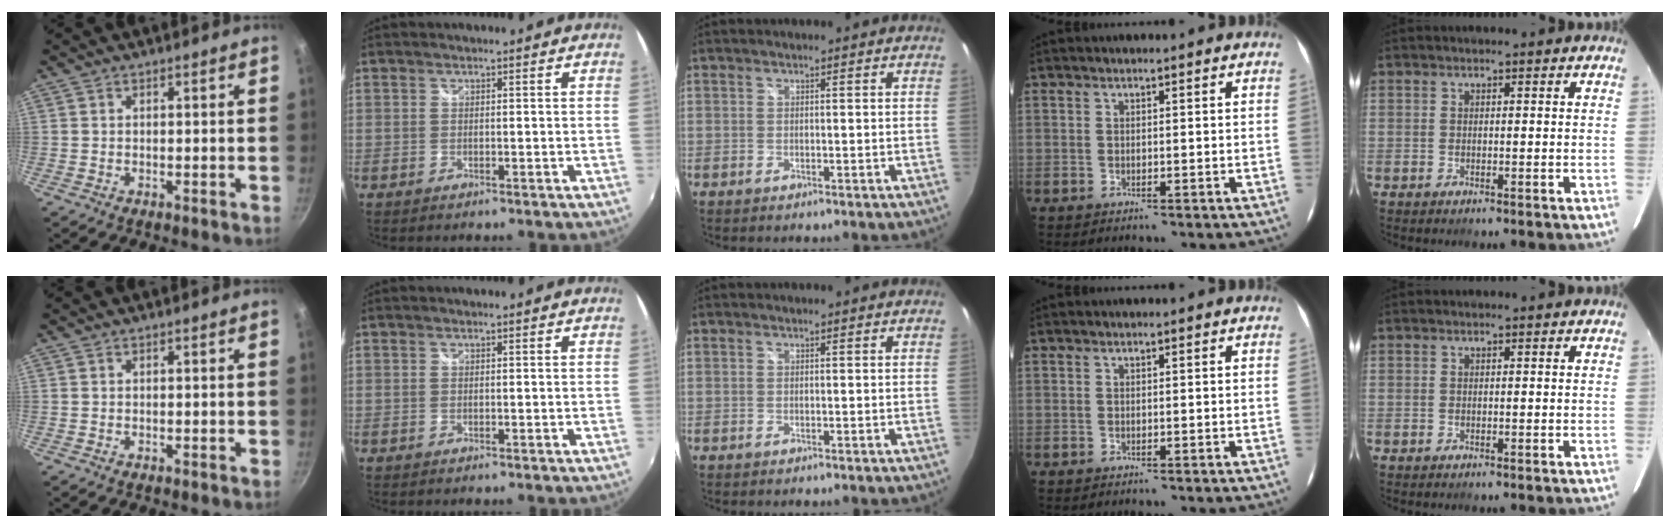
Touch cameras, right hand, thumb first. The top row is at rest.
{}